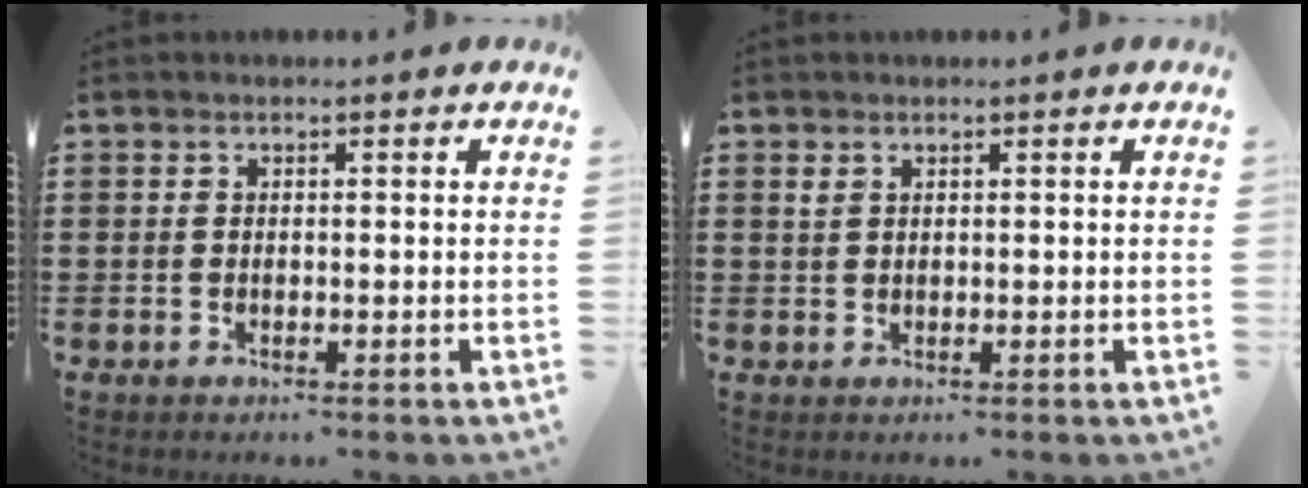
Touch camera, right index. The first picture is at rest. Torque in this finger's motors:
{"motor_torque": [0.02, -0.01, 0.01, 0.03]}